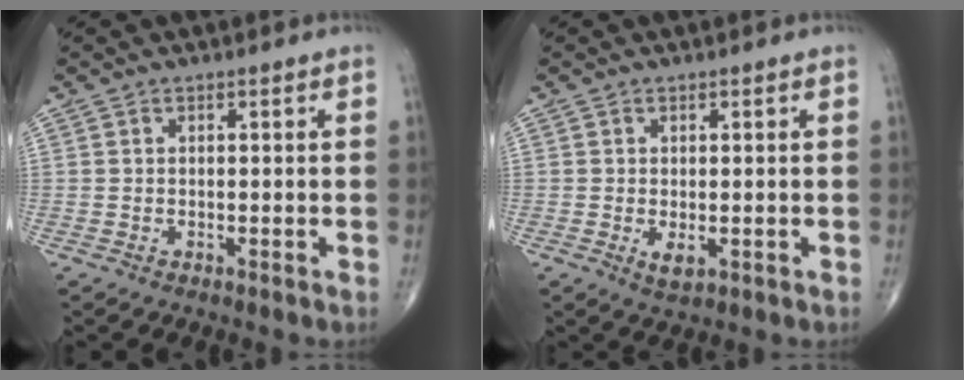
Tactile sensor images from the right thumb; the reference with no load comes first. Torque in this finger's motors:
{"motor_torque": [0.05, -0.09, 0.15, 0.18, 0.03]}